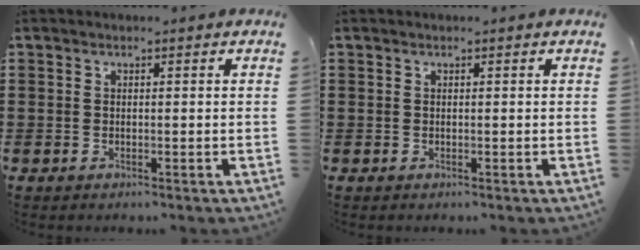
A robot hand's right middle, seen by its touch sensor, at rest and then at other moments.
{"total": 0.0}